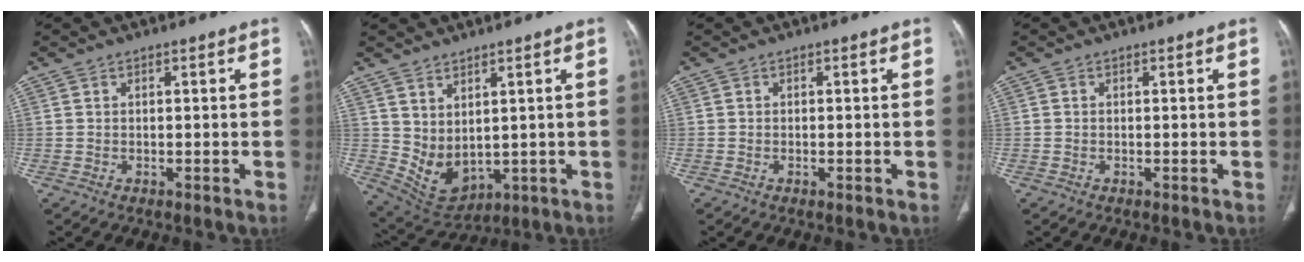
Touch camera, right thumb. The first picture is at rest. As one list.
[{"total": 7.4, "force": [2.0, 4.5, 5.5], "torque": [-0.085, -0.022, 0.069]}, {"total": 0.6, "force": [-0.4, 0.1, 0.5], "torque": [-0.011, -0.001, -0.006]}, {"total": 0.0}]